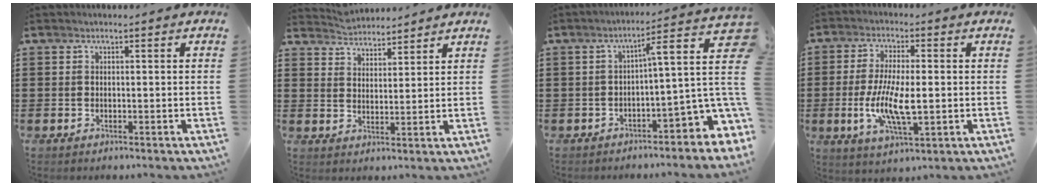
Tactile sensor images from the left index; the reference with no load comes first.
{"total": 3.7, "force": [3.6, 0.2, -0.8], "torque": [-0.001, -0.018, 0.067]}
{"total": 4.8, "force": [-0.7, 1.2, 4.6], "torque": [-0.063, -0.037, -0.027]}
{"total": 9.0, "force": [-1.3, 3.1, 8.4], "torque": [-0.178, -0.010, -0.027]}